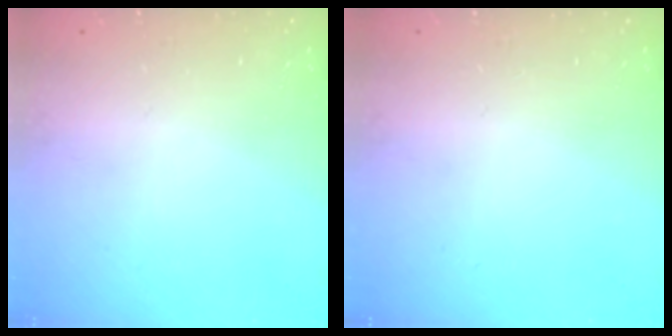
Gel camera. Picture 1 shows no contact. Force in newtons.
{"total": 0.0}